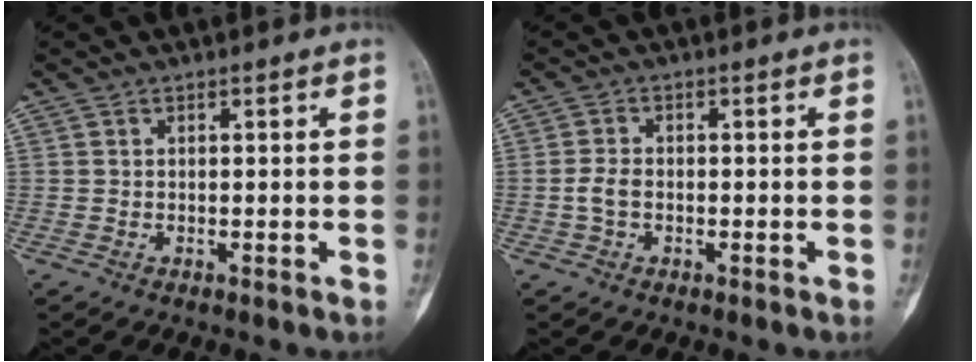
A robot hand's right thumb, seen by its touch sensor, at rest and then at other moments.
{"total": 2.7, "force": [-0.6, 1.8, 1.9], "torque": [-0.039, 0.010, -0.015]}